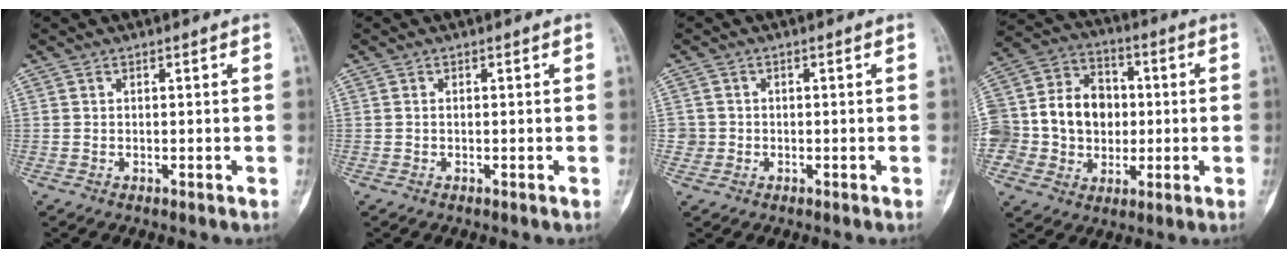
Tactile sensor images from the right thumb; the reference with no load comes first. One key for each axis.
{"total": 0.0}
{"total": 2.0, "fx": -0.4, "fy": 1.9, "fz": -0.2, "tx": 0.016, "ty": 0.008, "tz": -0.012}
{"total": 19.0, "fx": -0.2, "fy": 16.3, "fz": 9.6, "tx": -0.153, "ty": 0.047, "tz": 0.008}